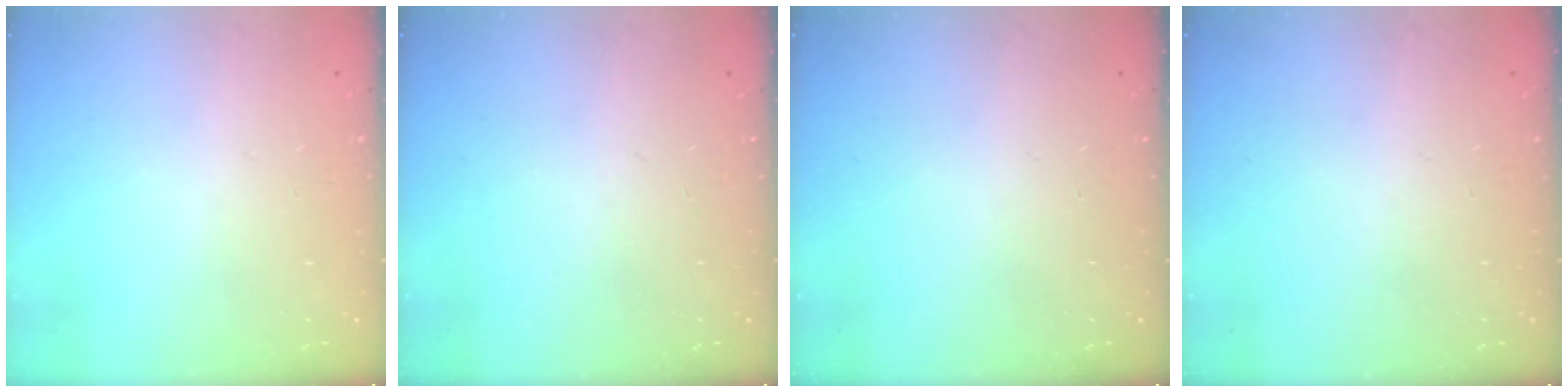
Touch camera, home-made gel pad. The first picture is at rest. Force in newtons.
{"total": 0.0}
{"total": 0.0}
{"total": 0.0}